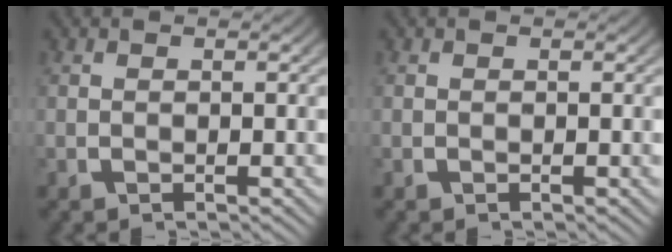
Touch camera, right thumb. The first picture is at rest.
{"total": 0.0}